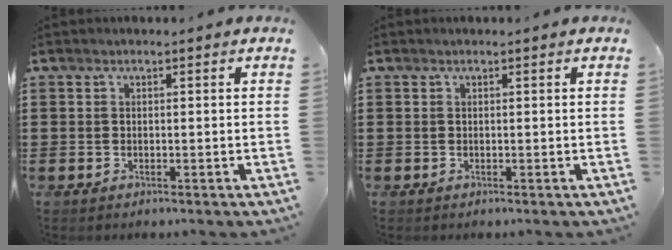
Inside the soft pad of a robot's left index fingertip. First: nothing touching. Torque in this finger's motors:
{"motor_torque": [0.00, 0.00, 0.00, 0.00]}